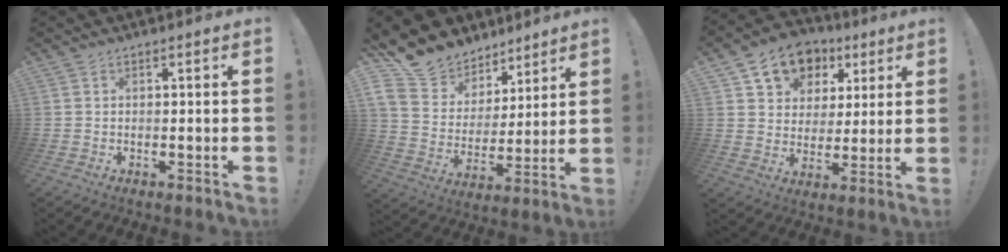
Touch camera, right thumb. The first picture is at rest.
{"total": 14.0, "force": [10.3, 9.0, 3.0], "torque": [-0.060, -0.078, 0.205]}
{"total": 13.0, "force": [7.0, 9.7, 5.1], "torque": [-0.072, -0.036, 0.130]}